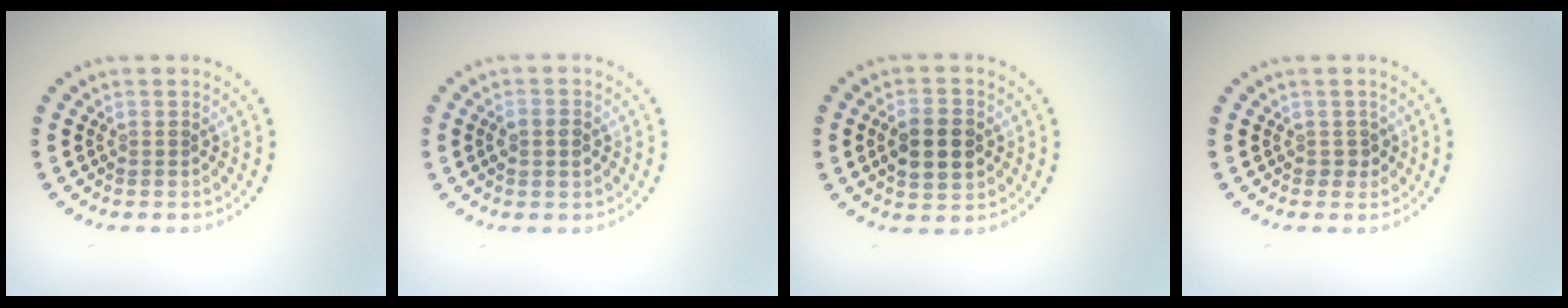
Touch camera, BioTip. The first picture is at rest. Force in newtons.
{"total": 1.3, "press": 1.3, "slide": 0.2}
{"total": 4.6, "press": 4.6, "slide": 0.2}
{"total": 1.2, "press": 1.0, "slide": 0.6}